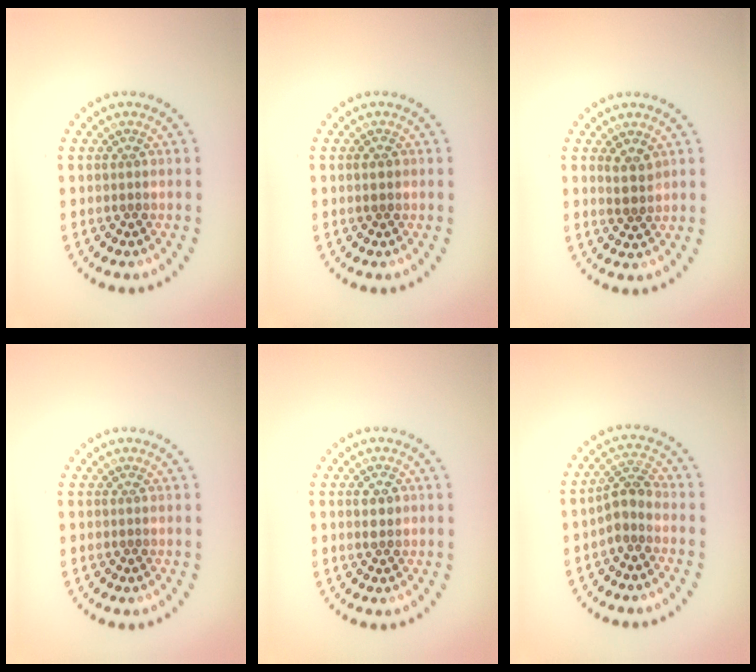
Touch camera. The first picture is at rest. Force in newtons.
{"total": 1.1, "press": 1.1, "slide": 0.1}
{"total": 1.7, "press": 1.4, "slide": 1.0}
{"total": 0.0}
{"total": 1.5, "press": 1.4, "slide": 0.2}
{"total": 2.7, "press": 2.1, "slide": 1.7}